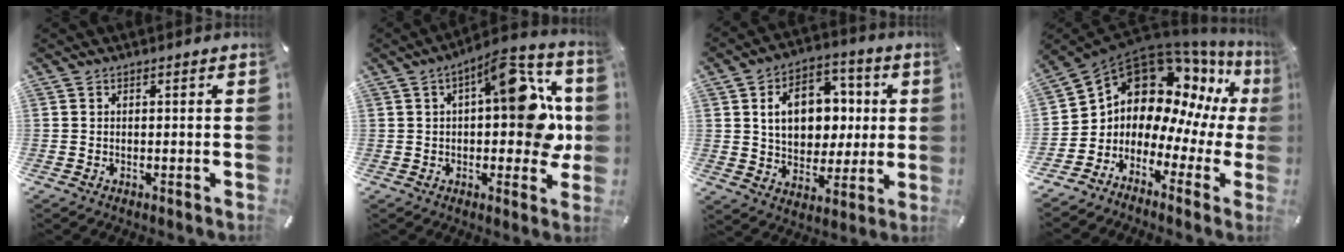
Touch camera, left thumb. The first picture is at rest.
{"total": 16.7, "force": [2.9, 7.7, 14.6], "torque": [-0.175, -0.014, 0.047]}
{"total": 13.5, "force": [2.2, 10.8, 7.9], "torque": [-0.113, 0.007, 0.046]}
{"total": 13.9, "force": [6.7, 10.5, 6.2], "torque": [-0.128, -0.080, 0.121]}